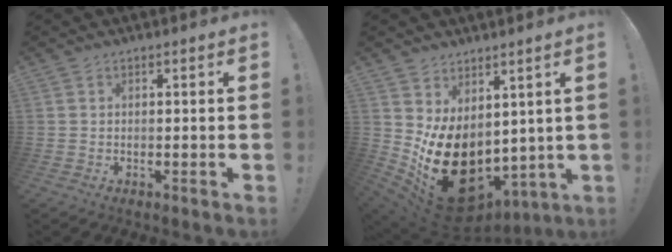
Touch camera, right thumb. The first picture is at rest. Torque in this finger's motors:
{"motor_torque": [0.09, 1.50, 1.65, -1.12, 0.21]}